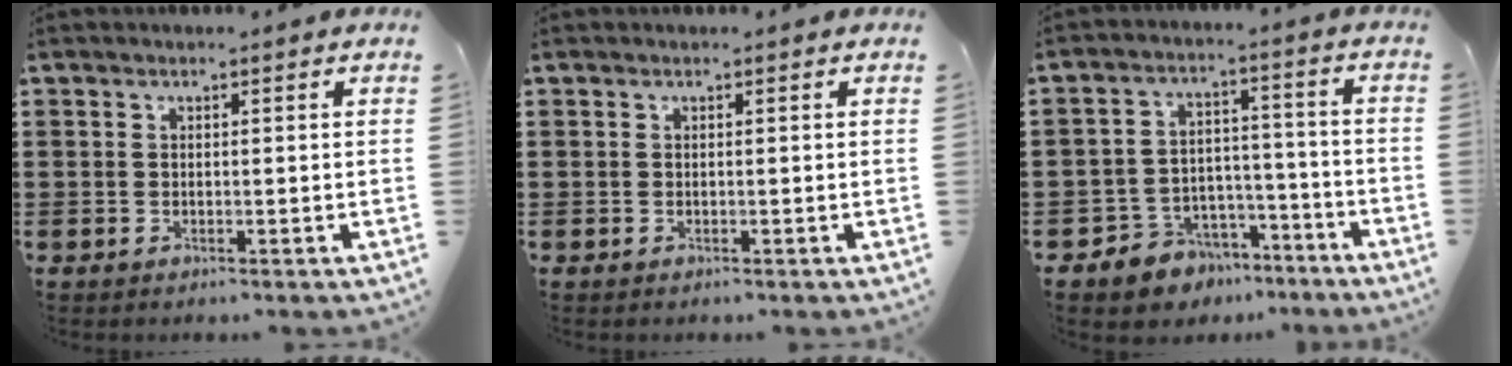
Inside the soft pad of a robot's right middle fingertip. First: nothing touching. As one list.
[{"total": 0.0}, {"total": 5.6, "force": [-4.7, 3.1, -0.1], "torque": [-0.017, 0.019, -0.093]}]